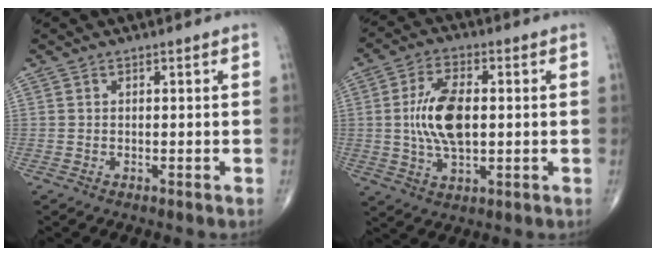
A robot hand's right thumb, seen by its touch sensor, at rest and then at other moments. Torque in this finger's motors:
{"motor_torque": [0.71, 0.81, 0.52, 0.20, 0.12]}